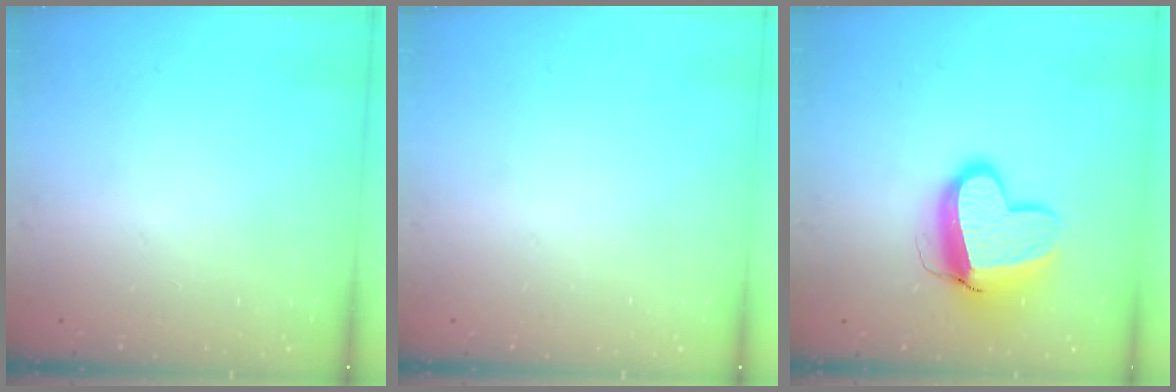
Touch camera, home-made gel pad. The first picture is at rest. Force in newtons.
{"total": 0.0}
{"total": 12.8, "press": 12.7, "slide": 1.4}